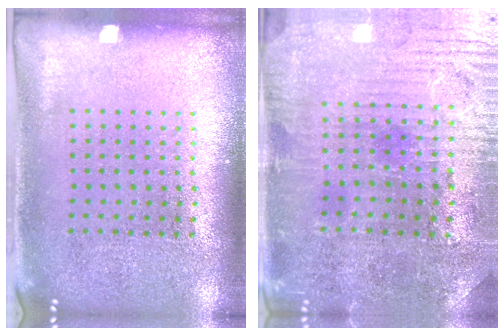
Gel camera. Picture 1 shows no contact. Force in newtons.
{"total": 1.5, "press": 1.3, "slide": 0.6}